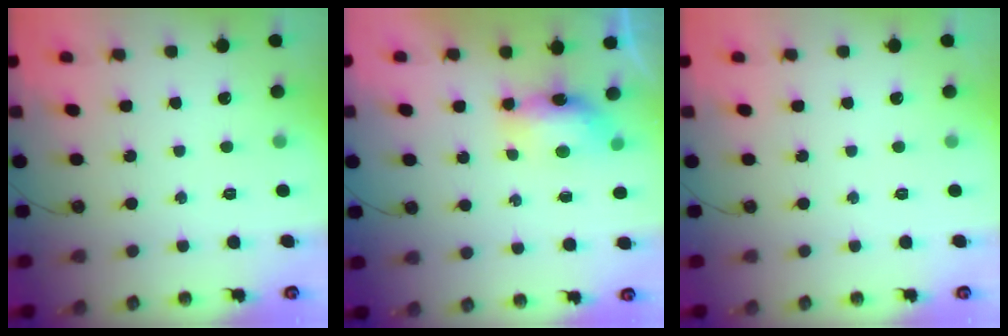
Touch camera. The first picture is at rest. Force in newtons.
{"total": 7.8, "press": 7.6, "slide": 1.8}
{"total": 0.0}